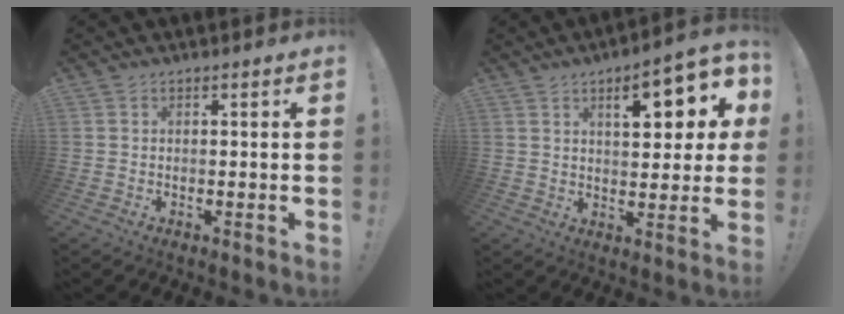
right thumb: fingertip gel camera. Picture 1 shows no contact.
{"total": 13.4, "force": [5.4, 4.9, 11.3], "torque": [-0.148, -0.021, 0.082]}